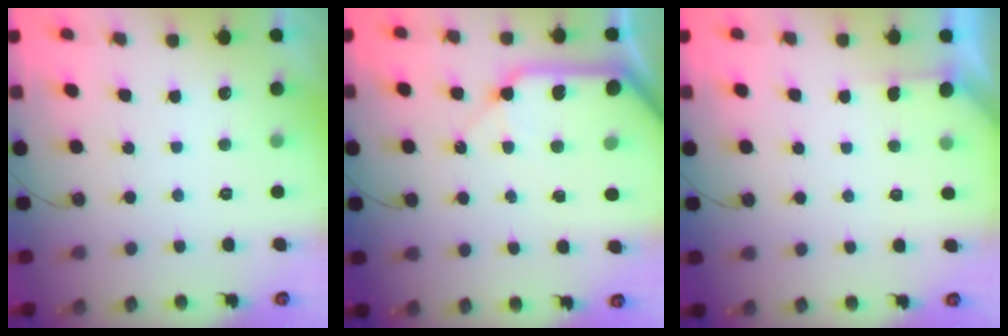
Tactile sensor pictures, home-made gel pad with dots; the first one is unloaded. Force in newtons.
{"total": 15.5, "press": 15.3, "slide": 2.2}
{"total": 2.7, "press": 2.7, "slide": 0.3}